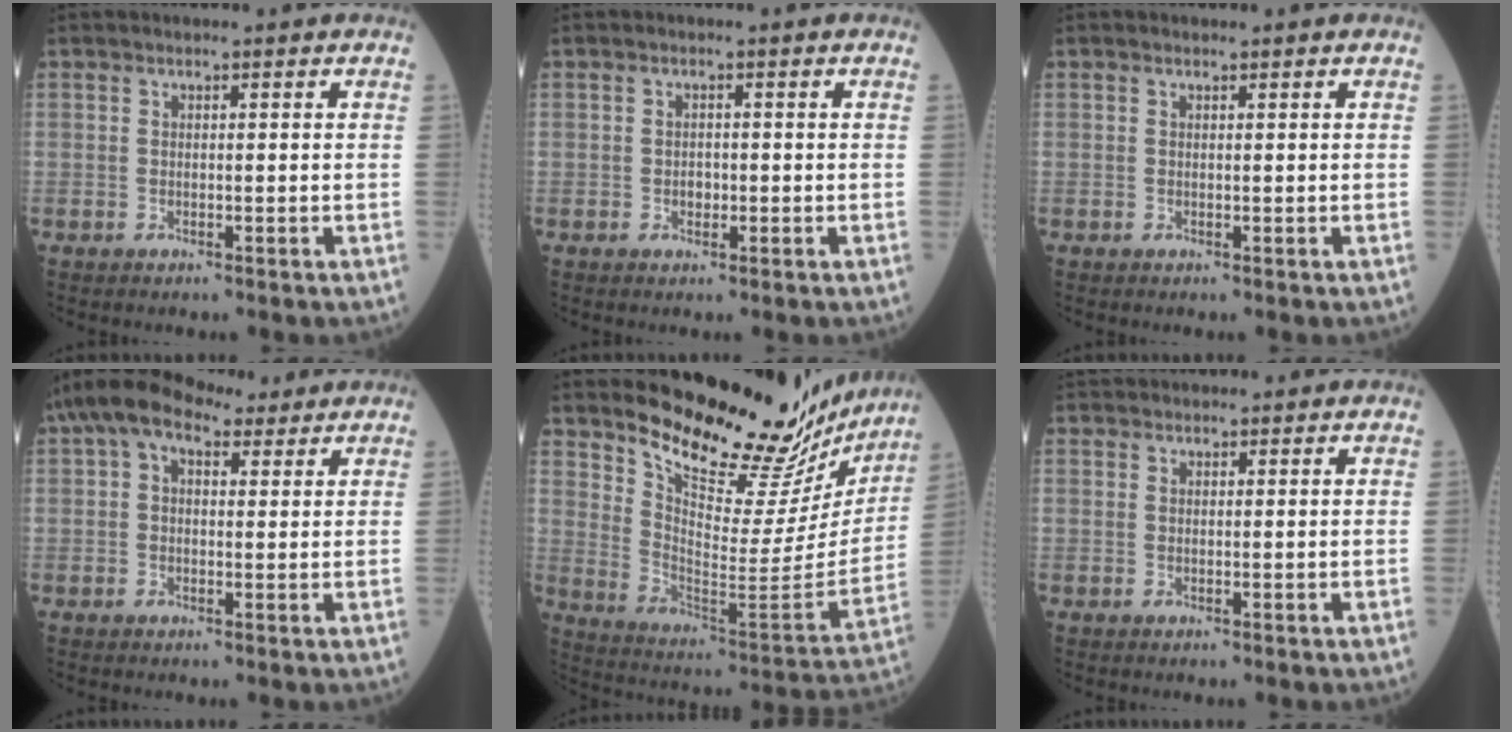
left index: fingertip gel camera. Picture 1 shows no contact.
{"total": 1.3, "force": [-0.4, 1.0, 0.8], "torque": [-0.013, 0.003, -0.005]}
{"total": 0.0}
{"total": 8.6, "force": [5.7, 4.1, 5.0], "torque": [-0.098, 0.047, 0.100]}
{"total": 22.8, "force": [20.2, 6.0, 8.7], "torque": [-0.126, -0.065, 0.281]}
{"total": 3.3, "force": [3.1, 0.8, 0.8], "torque": [-0.008, 0.037, 0.052]}